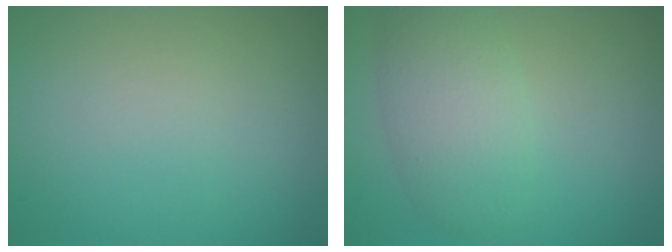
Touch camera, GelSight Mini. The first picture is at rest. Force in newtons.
{"total": 4.5, "press": 4.5, "slide": 0.2}